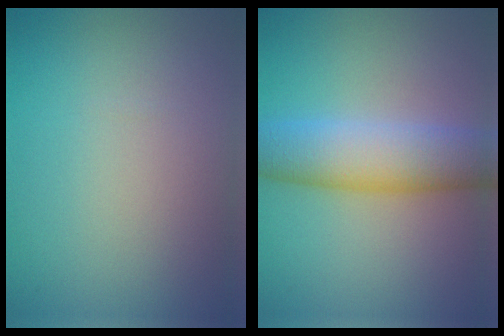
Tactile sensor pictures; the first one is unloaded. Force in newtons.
{"total": 6.9, "press": 6.9, "slide": 0.0}